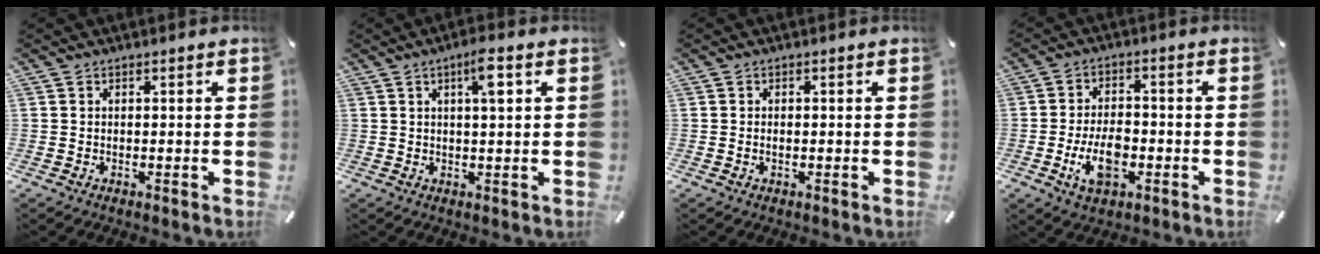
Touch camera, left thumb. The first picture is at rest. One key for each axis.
{"total": 5.0, "fx": 1.7, "fy": 0.7, "fz": 4.6, "tx": -0.077, "ty": -0.003, "tz": 0.021}
{"total": 1.0, "fx": -0.1, "fy": 0.5, "fz": 0.8, "tx": -0.017, "ty": 0.001, "tz": -0.003}
{"total": 8.9, "fx": -2.8, "fy": 5.0, "fz": 6.8, "tx": -0.141, "ty": 0.010, "tz": -0.049}